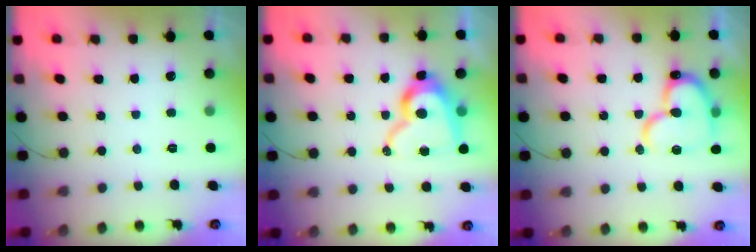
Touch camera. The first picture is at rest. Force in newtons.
{"total": 15.5, "press": 15.4, "slide": 1.6}
{"total": 17.3, "press": 17.2, "slide": 1.7}